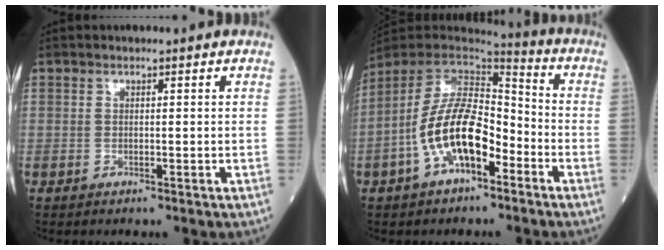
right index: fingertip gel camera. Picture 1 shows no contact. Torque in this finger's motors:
{"motor_torque": [1.48, -0.66, 0.39, 0.11]}